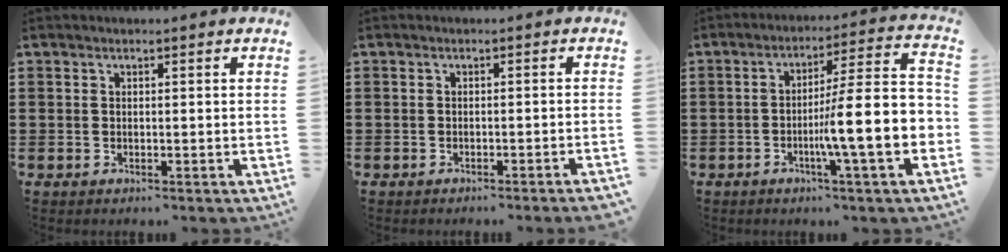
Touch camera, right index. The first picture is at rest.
{"total": 1.2, "force": [-1.1, -0.2, 0.4], "torque": [-0.008, -0.001, -0.021]}
{"total": 11.4, "force": [-3.2, 0.4, 10.9], "torque": [-0.167, -0.031, -0.067]}